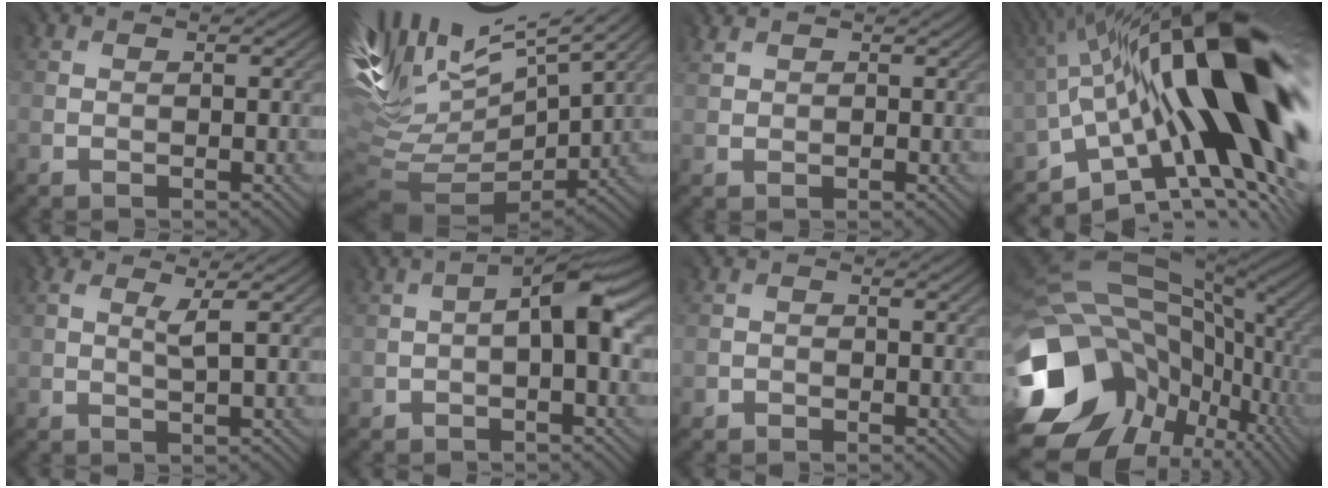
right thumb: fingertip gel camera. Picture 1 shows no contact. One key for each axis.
{"total": 14.0, "fx": 6.1, "fy": 6.4, "fz": 11.0, "tx": -0.227, "ty": 0.028, "tz": 0.140}
{"total": 2.1, "fx": 1.6, "fy": 1.2, "fz": 0.7, "tx": -0.024, "ty": 0.006, "tz": 0.031}
{"total": 19.2, "fx": -0.4, "fy": 6.9, "fz": 17.9, "tx": -0.274, "ty": 0.019, "tz": -0.025}
{"total": 1.5, "fx": 0.8, "fy": 0.1, "fz": 1.3, "tx": -0.032, "ty": -0.001, "tz": 0.016}
{"total": 5.1, "fx": -0.1, "fy": 1.9, "fz": 4.7, "tx": -0.076, "ty": 0.012, "tz": -0.008}
{"total": 0.8, "fx": -0.6, "fy": 0.2, "fz": -0.5, "tx": 0.009, "ty": -0.001, "tz": -0.015}
{"total": 19.2, "fx": -2.9, "fy": 14.7, "fz": 12.0, "tx": -0.285, "ty": -0.036, "tz": -0.026}